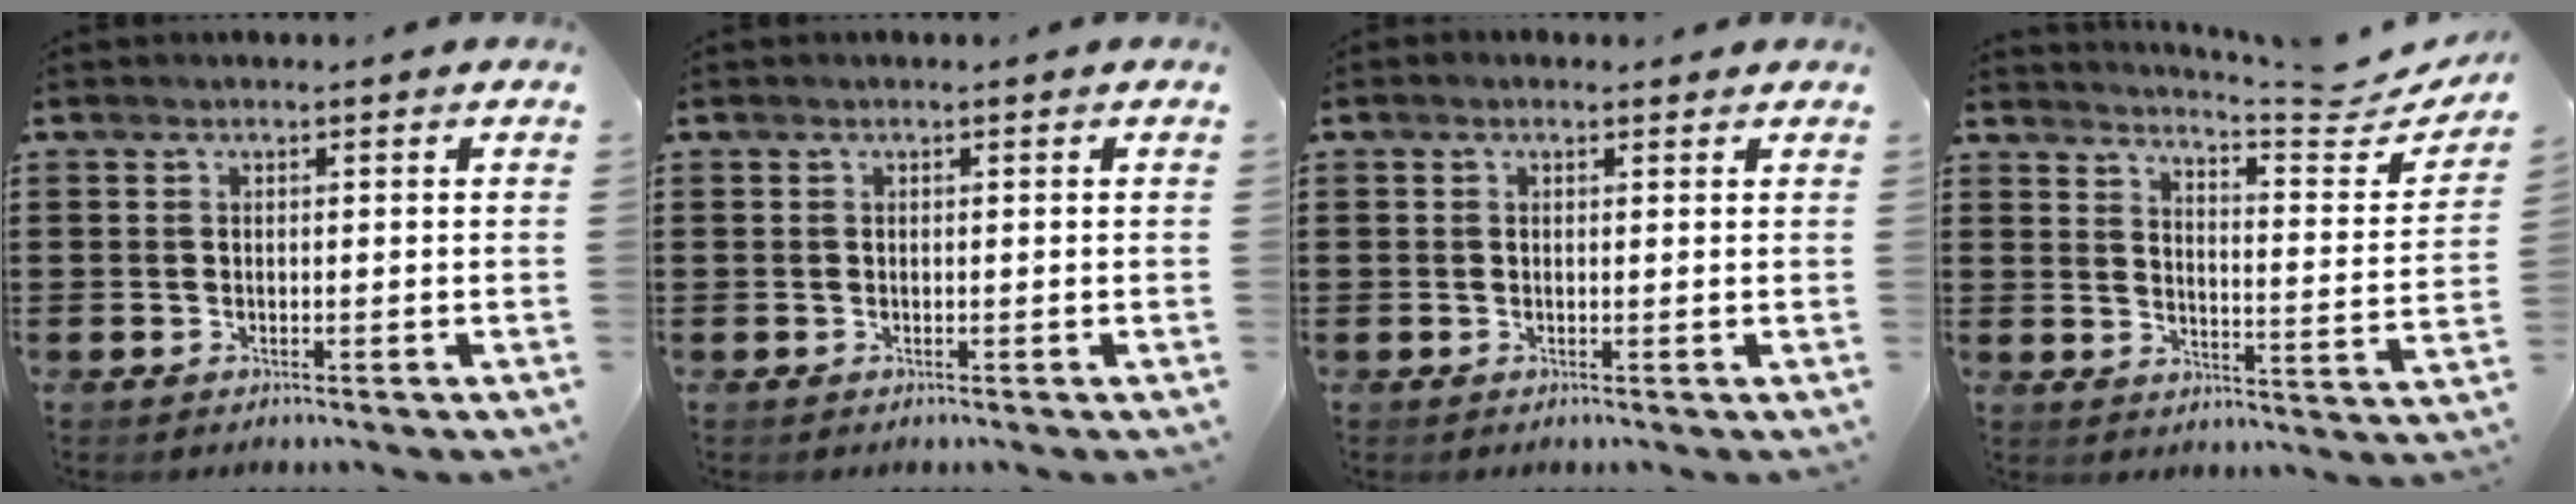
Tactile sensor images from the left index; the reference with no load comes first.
{"total": 0.0}
{"total": 0.7, "force": [0.4, 0.4, 0.4], "torque": [-0.010, 0.005, 0.007]}
{"total": 4.9, "force": [4.5, -0.5, 1.9], "torque": [-0.046, -0.049, 0.070]}